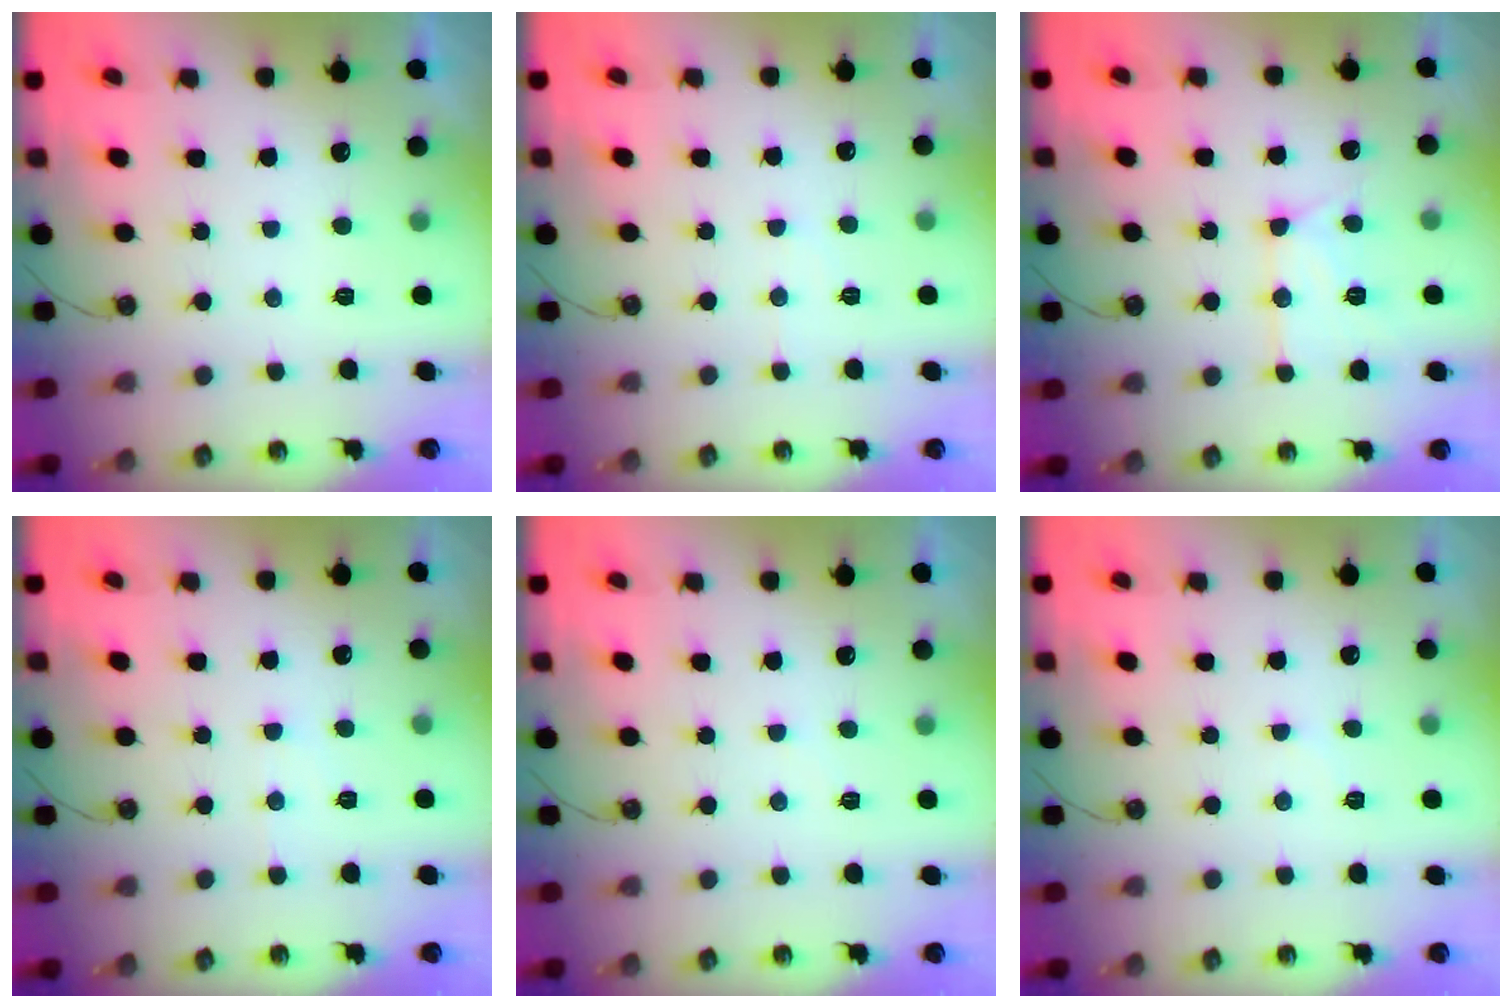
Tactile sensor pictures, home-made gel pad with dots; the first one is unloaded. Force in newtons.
{"total": 5.1, "press": 5.1, "slide": 0.7}
{"total": 13.7, "press": 13.6, "slide": 0.8}
{"total": 3.6, "press": 3.5, "slide": 0.6}
{"total": 3.9, "press": 3.9, "slide": 0.6}
{"total": 5.3, "press": 5.2, "slide": 0.7}